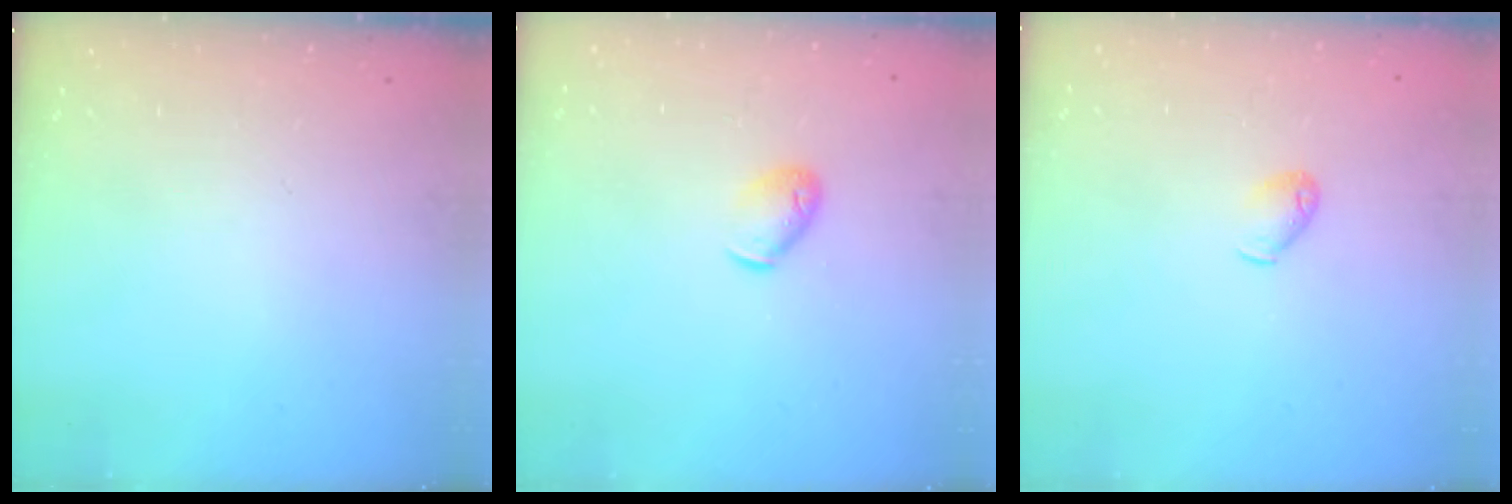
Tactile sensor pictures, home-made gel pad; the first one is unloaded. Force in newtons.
{"total": 6.4, "press": 6.2, "slide": 1.2}
{"total": 4.6, "press": 4.5, "slide": 1.0}